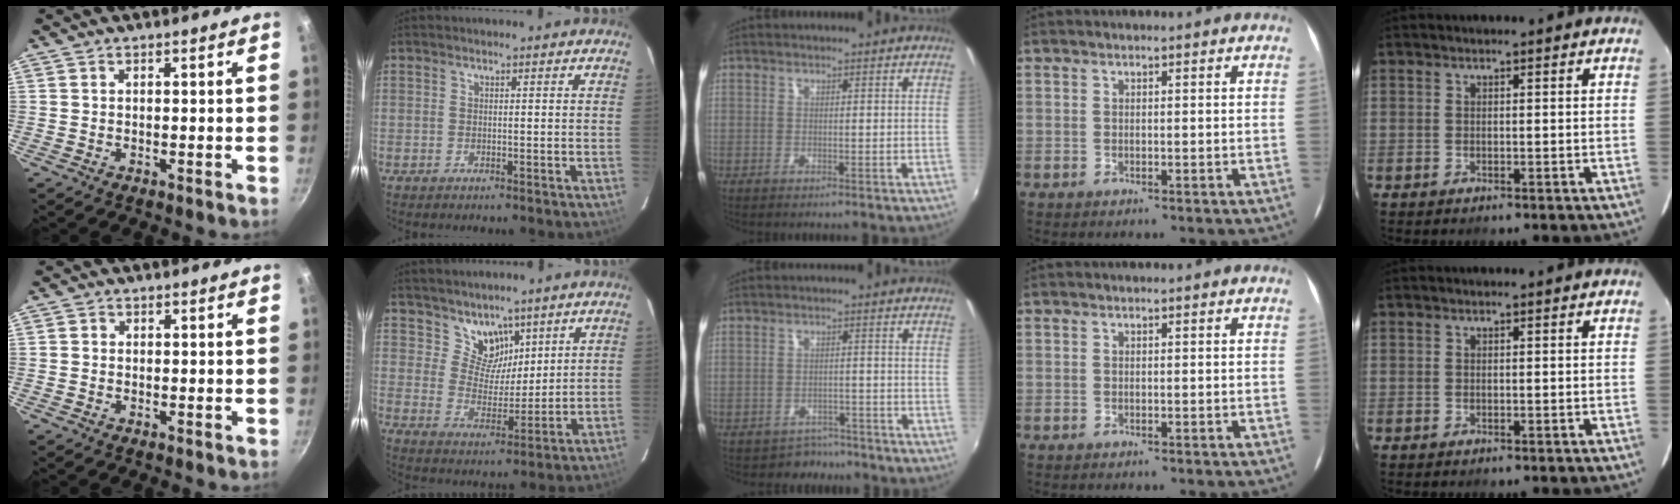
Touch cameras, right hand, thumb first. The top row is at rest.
{"thumb": {"total": 0.9, "force": [-0.2, 0.9, 0.3], "torque": [-0.003, 0.003, -0.006]}, "index": {"total": 7.1, "force": [5.2, 4.7, 1.6], "torque": [-0.014, -0.005, 0.099]}, "middle": {"total": 4.7, "force": [-3.8, 2.7, -0.2], "torque": [0.000, 0.006, -0.057]}}